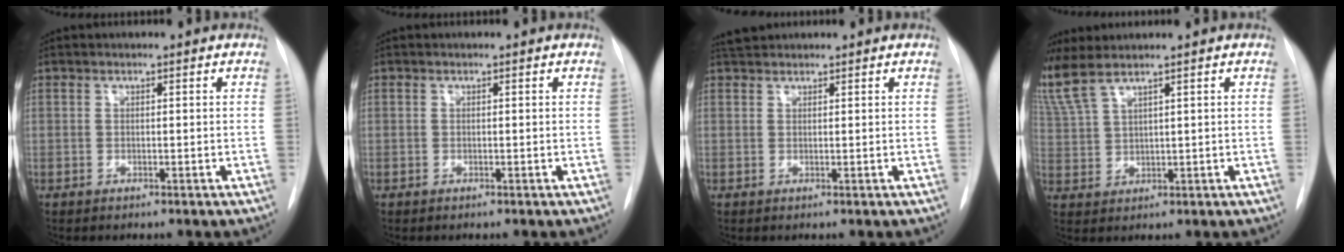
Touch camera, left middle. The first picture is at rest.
{"total": 0.0}
{"total": 2.2, "force": [2.1, 0.6, 0.2], "torque": [-0.005, 0.017, 0.037]}
{"total": 8.5, "force": [6.6, 1.7, 5.0], "torque": [-0.145, 0.006, 0.145]}